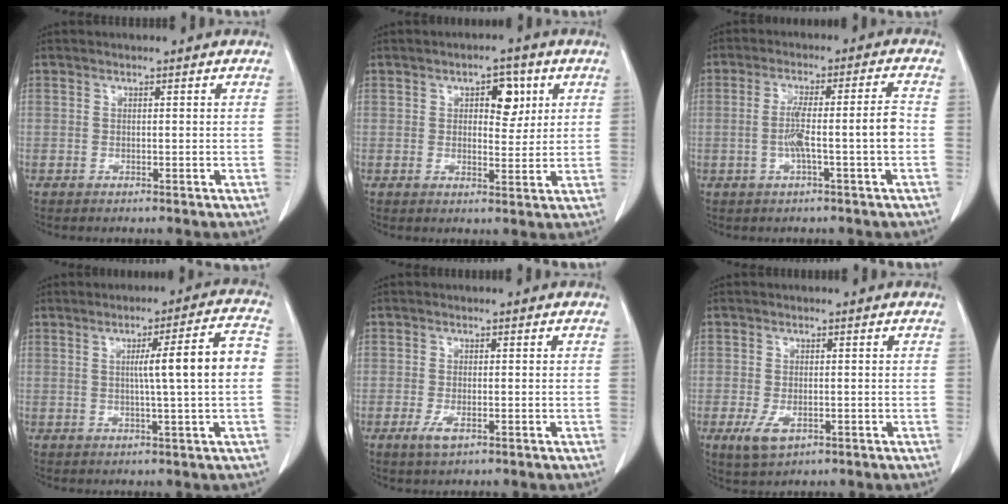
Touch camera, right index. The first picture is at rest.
{"total": 5.1, "force": [2.0, 2.6, 3.9], "torque": [-0.047, 0.008, 0.028]}
{"total": 7.1, "force": [-1.6, -0.3, 6.9], "torque": [-0.127, 0.017, -0.022]}
{"total": 8.9, "force": [0.2, -0.6, 8.9], "torque": [-0.125, 0.012, 0.002]}
{"total": 2.5, "force": [-1.2, 1.1, 1.9], "torque": [-0.035, 0.000, -0.021]}
{"total": 4.1, "force": [-1.7, 2.3, 2.9], "torque": [-0.054, -0.004, -0.024]}